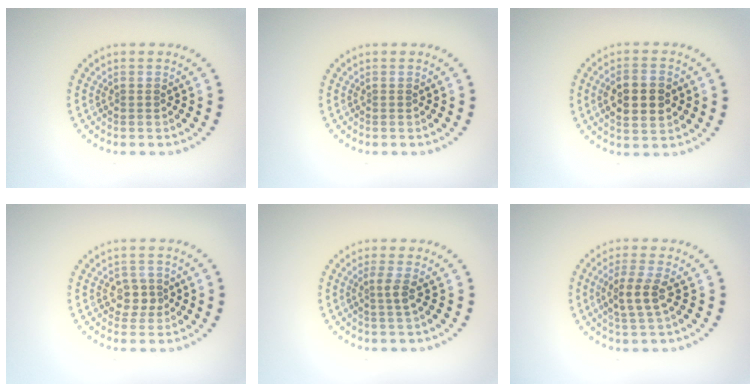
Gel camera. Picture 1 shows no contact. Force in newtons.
{"total": 0.0}
{"total": 4.9, "press": 4.9, "slide": 0.2}
{"total": 2.0, "press": 1.9, "slide": 0.6}
{"total": 1.4, "press": 1.0, "slide": 1.0}
{"total": 3.0, "press": 2.6, "slide": 1.3}